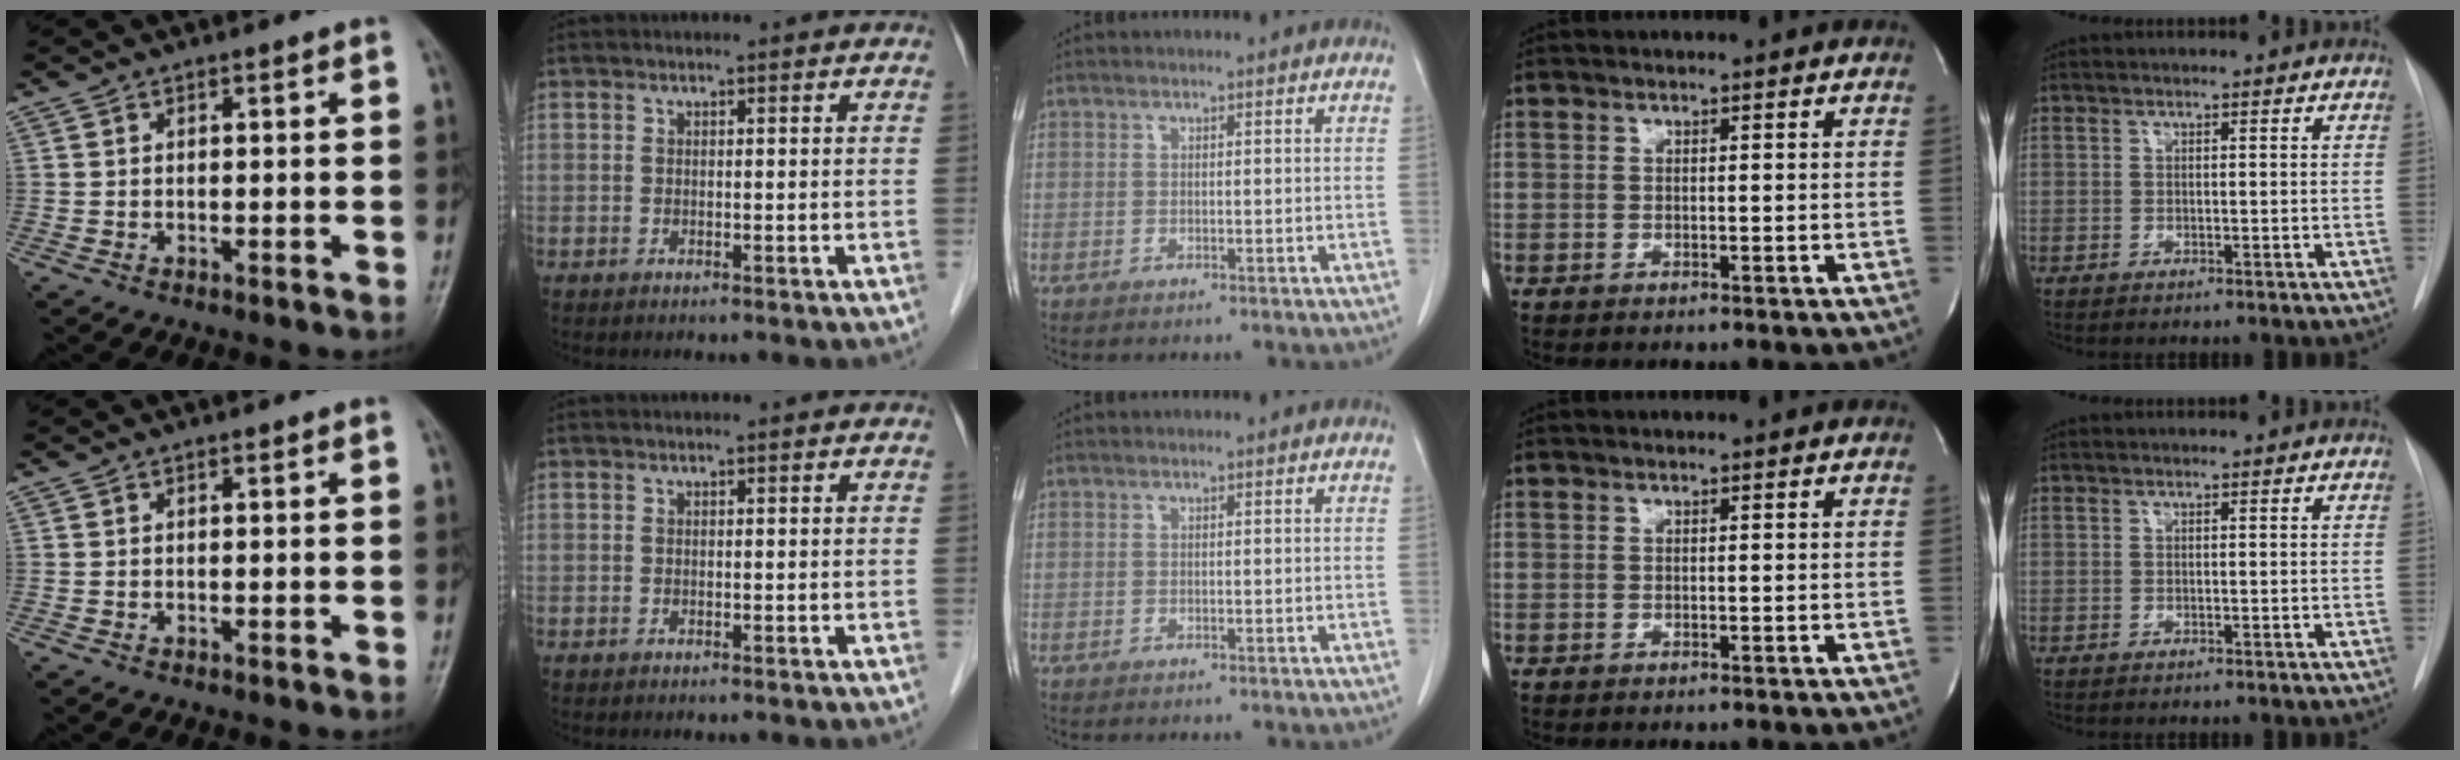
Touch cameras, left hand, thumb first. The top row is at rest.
{}